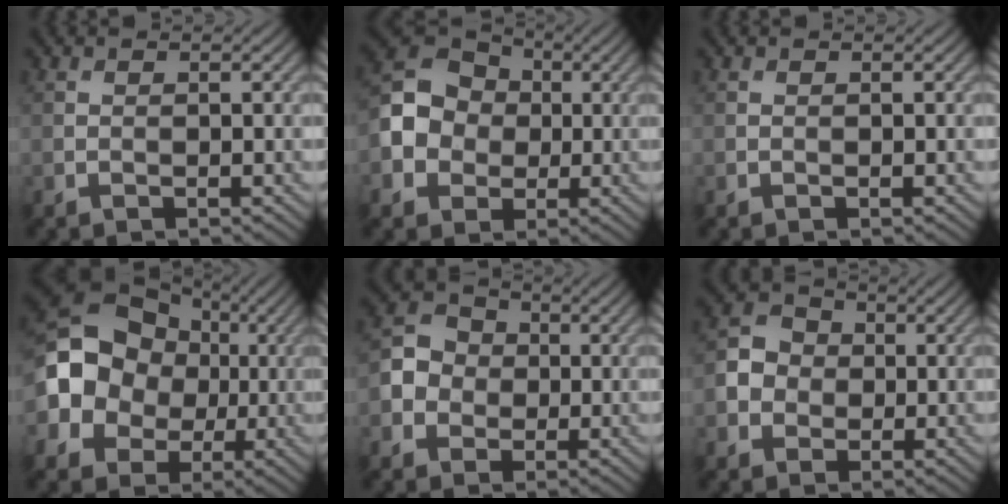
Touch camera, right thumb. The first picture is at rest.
{"total": 8.8, "force": [-0.6, 7.6, 4.4], "torque": [-0.102, 0.003, -0.024]}
{"total": 0.0}
{"total": 14.1, "force": [-0.3, 11.7, 7.8], "torque": [-0.166, 0.005, -0.028]}
{"total": 5.0, "force": [-0.7, 4.5, 2.0], "torque": [-0.043, 0.009, -0.020]}
{"total": 4.4, "force": [-0.5, 4.0, 1.8], "torque": [-0.039, 0.006, -0.014]}